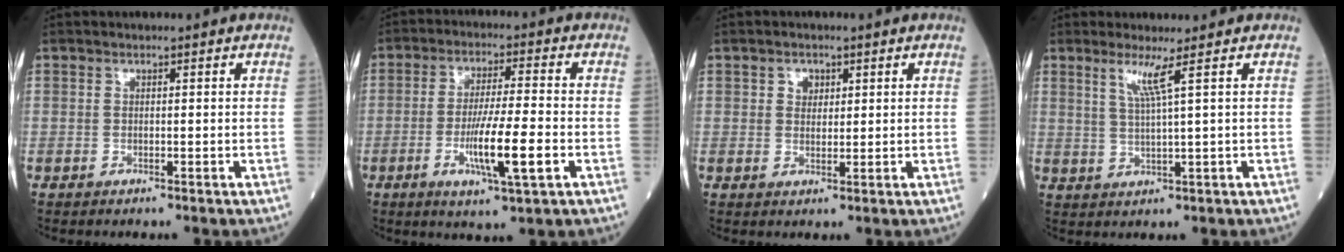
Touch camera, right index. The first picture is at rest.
{"total": 9.8, "force": [-2.9, 0.4, 9.4], "torque": [-0.171, -0.014, -0.051]}
{"total": 2.1, "force": [0.9, 1.6, 1.0], "torque": [-0.014, 0.002, 0.015]}
{"total": 3.7, "force": [1.9, -1.2, 2.9], "torque": [-0.063, -0.009, 0.043]}